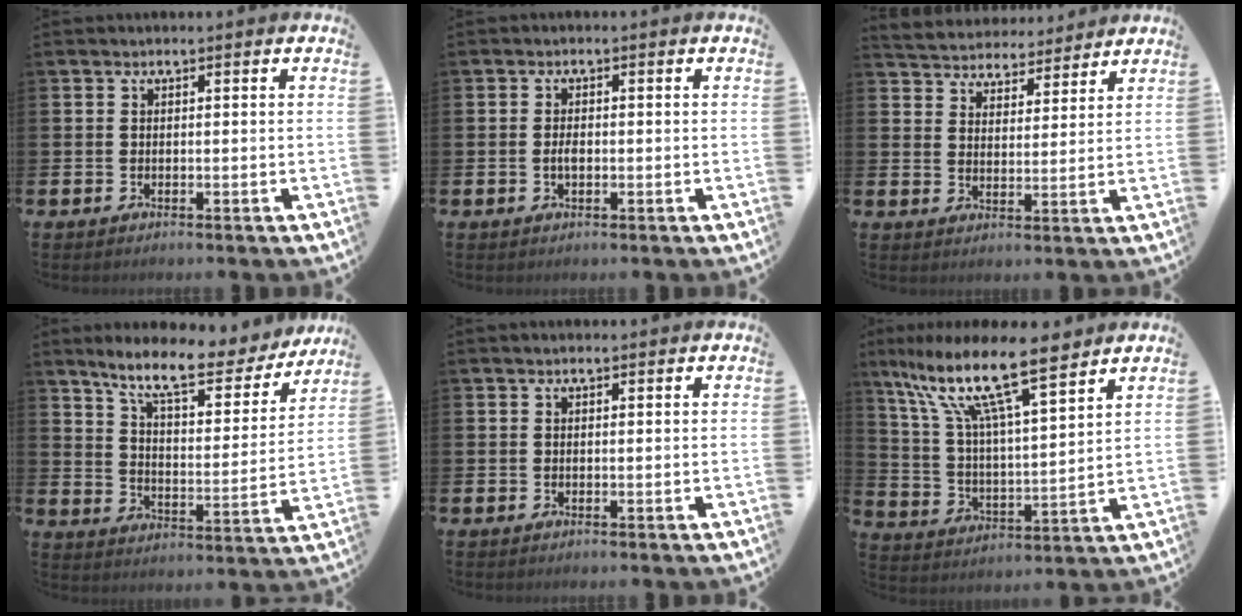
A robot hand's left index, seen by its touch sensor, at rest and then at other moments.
{"total": 1.7, "force": [-0.3, 0.9, 1.5], "torque": [-0.028, 0.002, -0.007]}
{"total": 4.7, "force": [4.5, 1.1, -0.5], "torque": [-0.009, -0.033, 0.080]}
{"total": 9.9, "force": [8.4, 2.5, 4.6], "torque": [-0.113, -0.051, 0.141]}
{"total": 0.6, "force": [0.5, 0.1, 0.3], "torque": [-0.004, 0.001, 0.009]}
{"total": 13.7, "force": [10.4, 2.8, 8.4], "torque": [-0.194, -0.056, 0.177]}